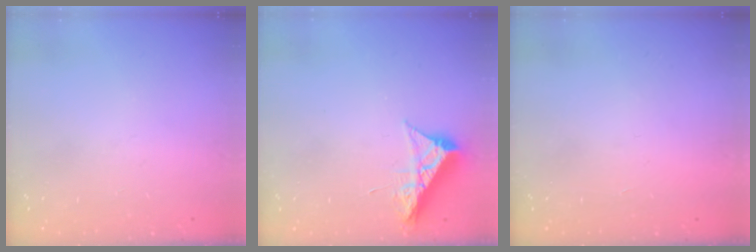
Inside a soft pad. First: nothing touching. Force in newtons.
{"total": 8.4, "press": 8.4, "slide": 0.4}
{"total": 1.7, "press": 1.7, "slide": 0.1}